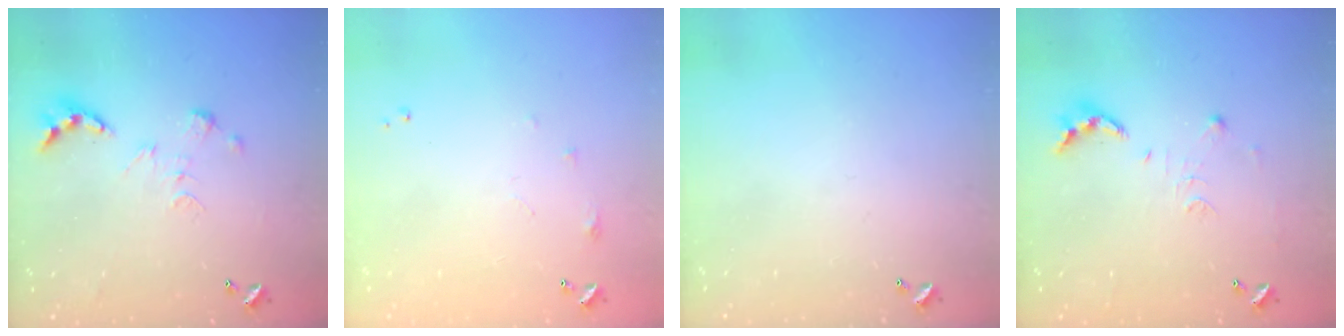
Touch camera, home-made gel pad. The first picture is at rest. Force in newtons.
{"total": 5.9, "press": 5.9, "slide": 0.8}
{"total": 0.0}
{"total": 8.7, "press": 8.7, "slide": 0.8}